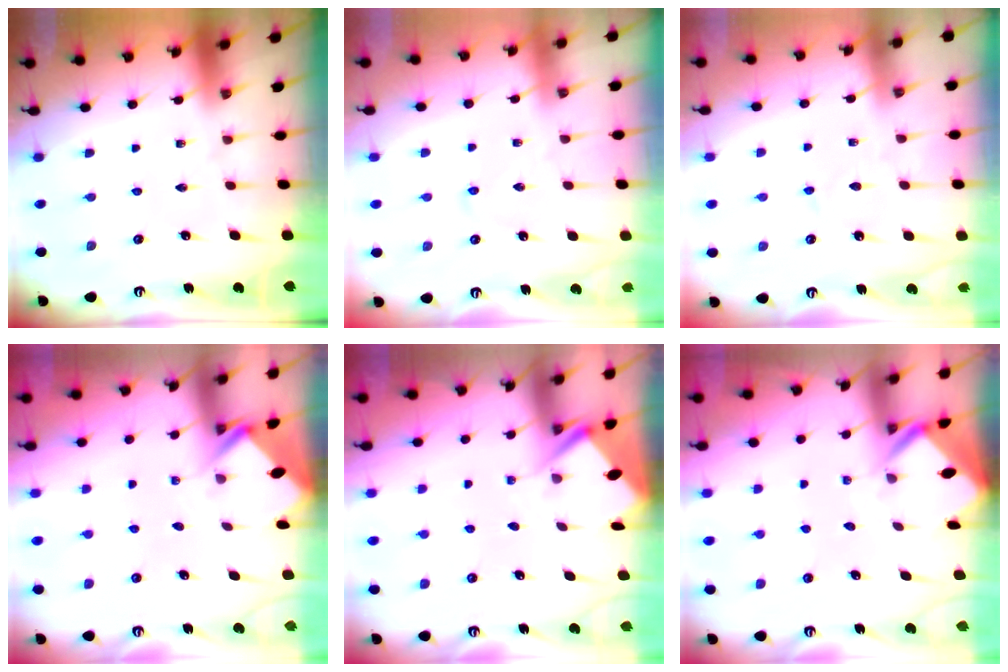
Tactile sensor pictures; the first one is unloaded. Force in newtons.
{"total": 1.6, "press": 1.6, "slide": 0.2}
{"total": 2.6, "press": 2.5, "slide": 0.3}
{"total": 2.7, "press": 2.7, "slide": 0.2}
{"total": 2.9, "press": 2.9, "slide": 0.4}
{"total": 2.6, "press": 2.6, "slide": 0.2}